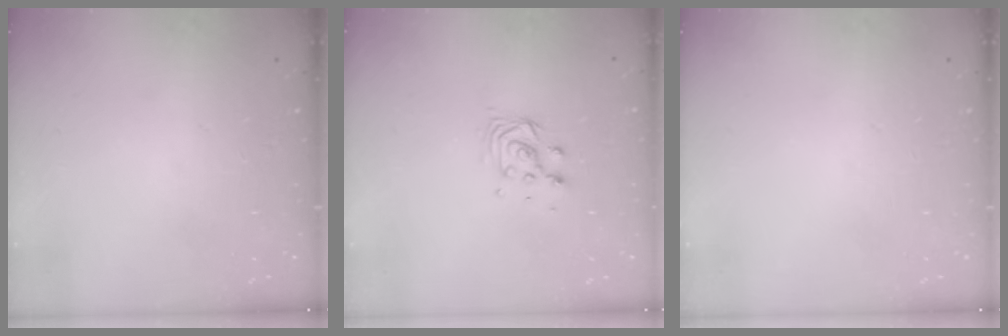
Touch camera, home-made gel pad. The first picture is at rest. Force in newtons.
{"total": 5.2, "press": 5.2, "slide": 0.3}
{"total": 0.0}